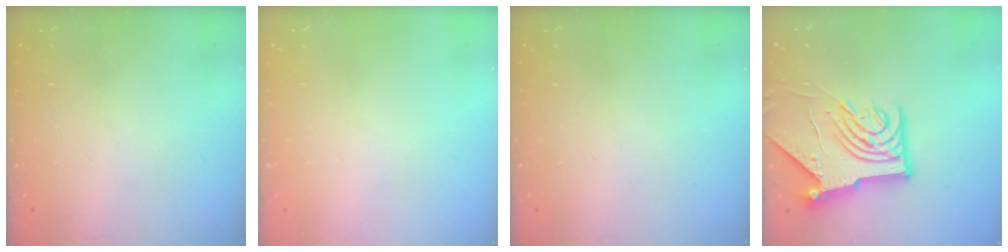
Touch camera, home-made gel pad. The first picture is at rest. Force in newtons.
{"total": 0.0}
{"total": 0.0}
{"total": 12.2, "press": 12.1, "slide": 1.5}